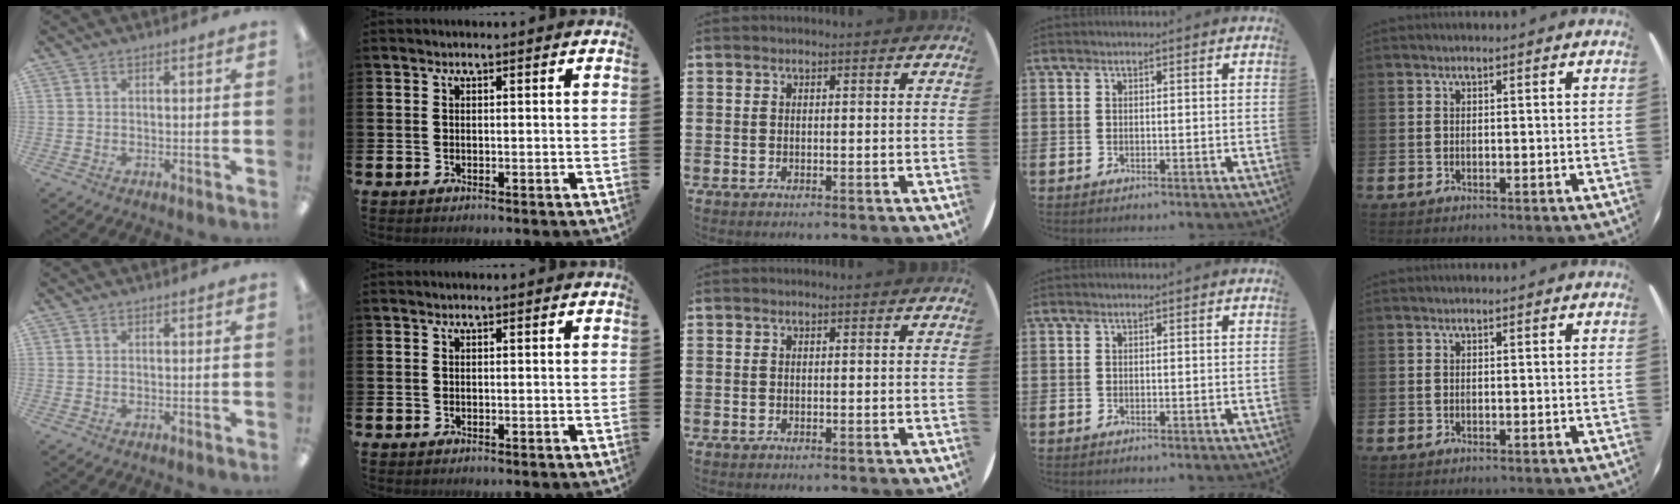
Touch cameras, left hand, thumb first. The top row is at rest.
{}